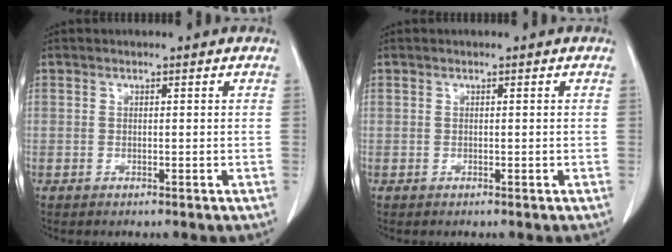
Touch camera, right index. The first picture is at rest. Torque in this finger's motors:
{"motor_torque": [0.00, 0.00, 0.00, 0.00]}